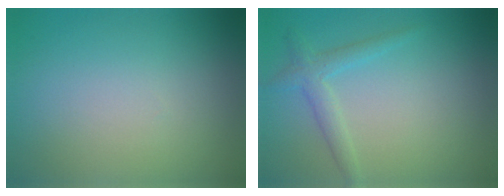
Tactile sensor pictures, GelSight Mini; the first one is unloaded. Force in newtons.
{"total": 2.0, "press": 2.0, "slide": 0.1}